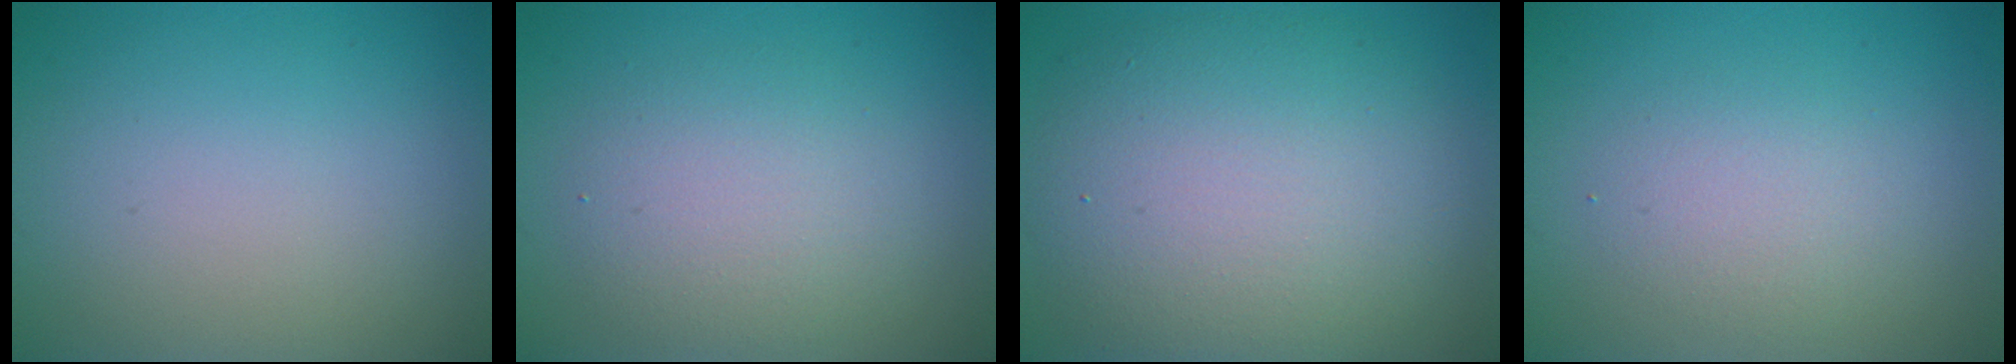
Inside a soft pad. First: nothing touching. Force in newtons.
{"total": 4.0, "press": 4.0, "slide": 0.2}
{"total": 10.0, "press": 10.0, "slide": 0.4}
{"total": 2.3, "press": 2.3, "slide": 0.1}